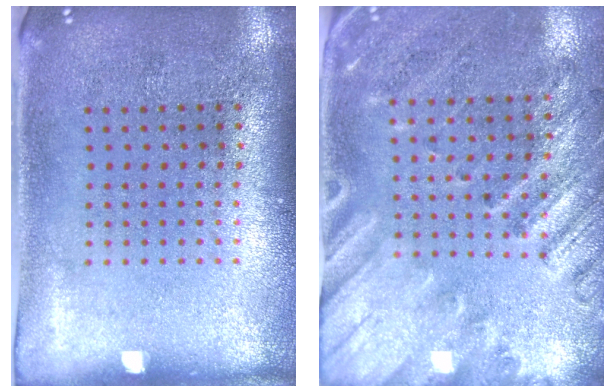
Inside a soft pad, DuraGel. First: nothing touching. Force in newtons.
{"total": 2.4, "press": 1.9, "slide": 1.5}